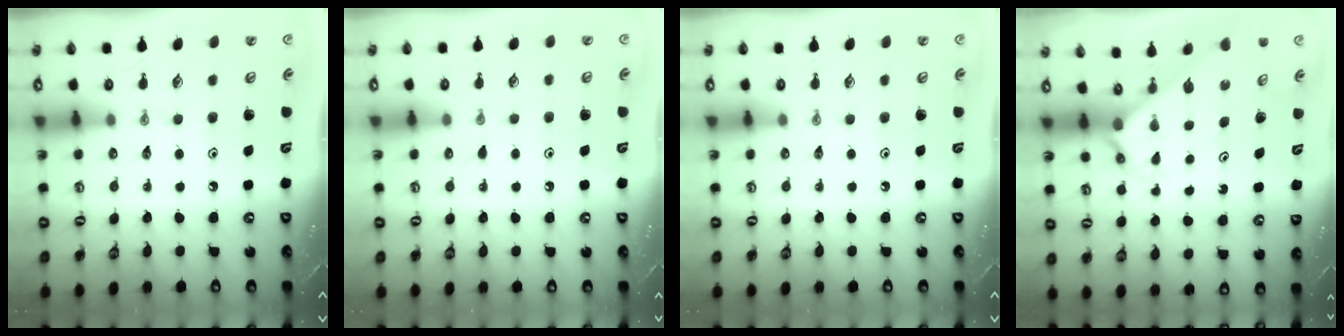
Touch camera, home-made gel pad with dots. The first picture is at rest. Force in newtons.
{"total": 4.6, "press": 4.5, "slide": 0.5}
{"total": 0.0}
{"total": 2.0, "press": 2.0, "slide": 0.2}